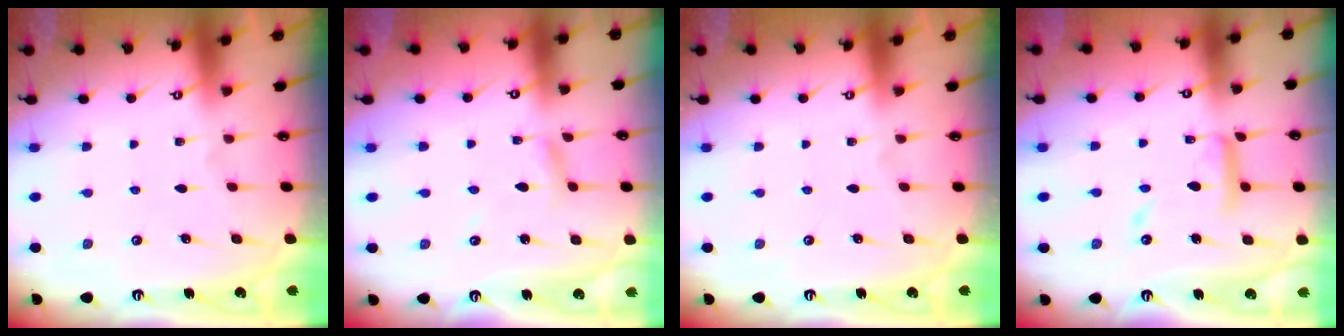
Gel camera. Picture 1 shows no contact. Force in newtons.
{"total": 3.6, "press": 3.5, "slide": 0.3}
{"total": 0.0}
{"total": 13.0, "press": 12.9, "slide": 1.1}